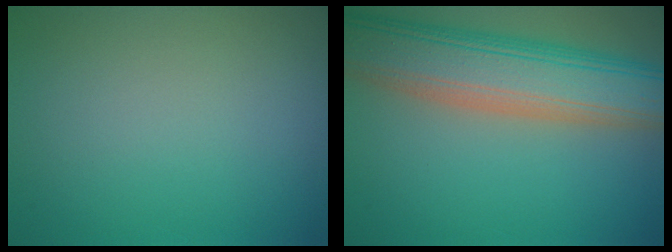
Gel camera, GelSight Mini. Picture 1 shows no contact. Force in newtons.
{"total": 9.9, "press": 9.9, "slide": 0.7}